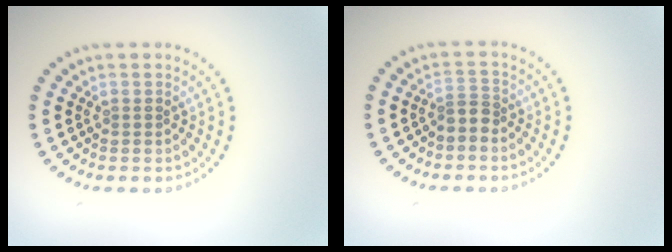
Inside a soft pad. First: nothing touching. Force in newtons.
{"total": 1.8, "press": 1.3, "slide": 1.2}